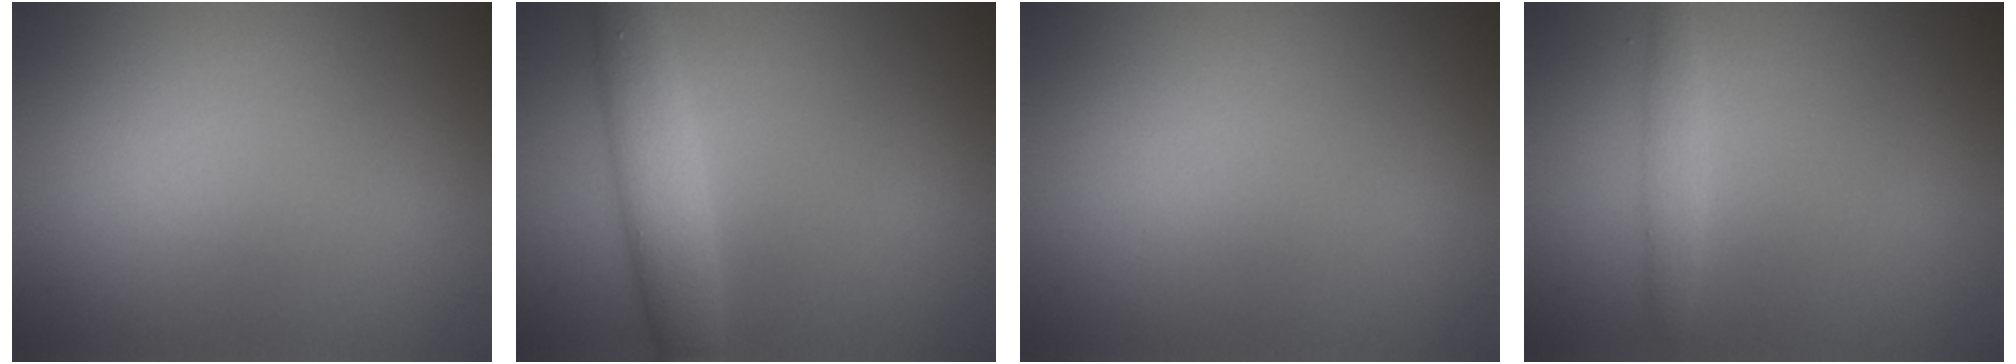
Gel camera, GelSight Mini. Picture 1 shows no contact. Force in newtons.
{"total": 3.9, "press": 3.9, "slide": 0.1}
{"total": 0.0}
{"total": 1.5, "press": 1.5, "slide": 0.1}